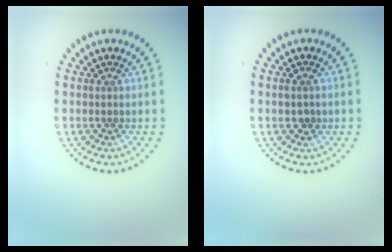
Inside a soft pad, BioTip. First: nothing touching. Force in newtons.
{"total": 1.2, "press": 1.2, "slide": 0.0}